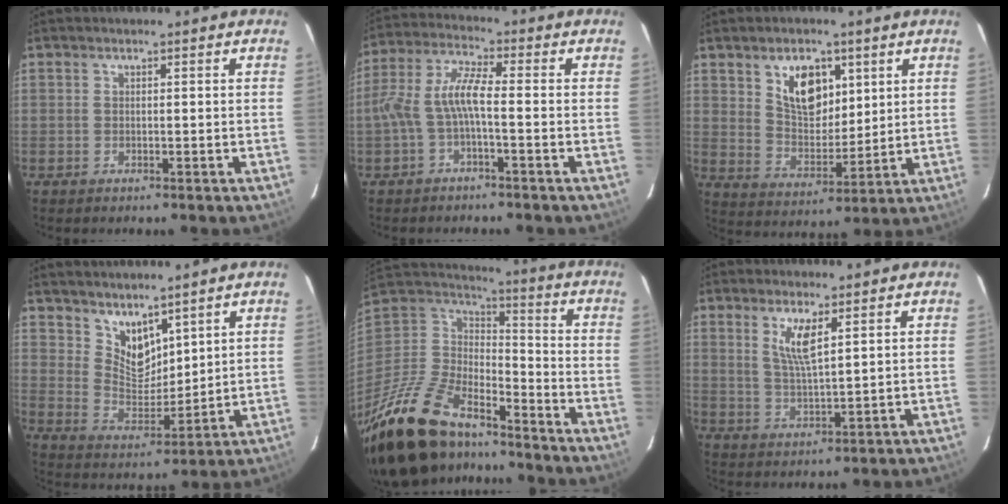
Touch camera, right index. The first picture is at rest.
{"total": 6.5, "force": [-2.0, 1.2, 6.0], "torque": [-0.140, 0.013, -0.036]}
{"total": 10.3, "force": [4.8, 6.2, 6.7], "torque": [-0.109, 0.003, 0.095]}
{"total": 7.9, "force": [6.1, 3.9, 3.1], "torque": [-0.046, -0.003, 0.124]}
{"total": 29.5, "force": [-21.9, 11.8, 15.8], "torque": [-0.339, -0.021, -0.369]}
{"total": 5.6, "force": [2.7, 1.0, 4.8], "torque": [-0.093, -0.009, 0.053]}